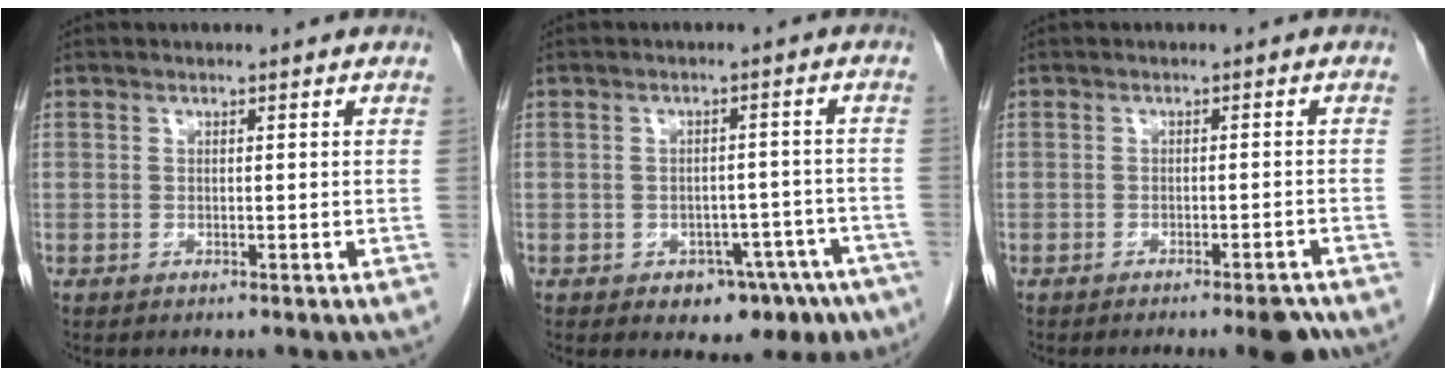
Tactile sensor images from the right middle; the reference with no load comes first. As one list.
[{"total": 9.4, "force": [-6.4, 5.1, 4.5], "torque": [-0.021, 0.016, -0.081]}, {"total": 3.6, "force": [-2.9, 0.1, 2.2], "torque": [-0.018, -0.004, -0.039]}]